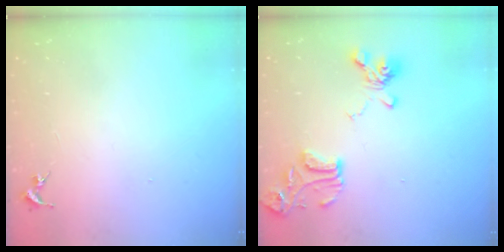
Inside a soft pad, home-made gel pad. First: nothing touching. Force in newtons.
{"total": 15.9, "press": 15.8, "slide": 1.7}